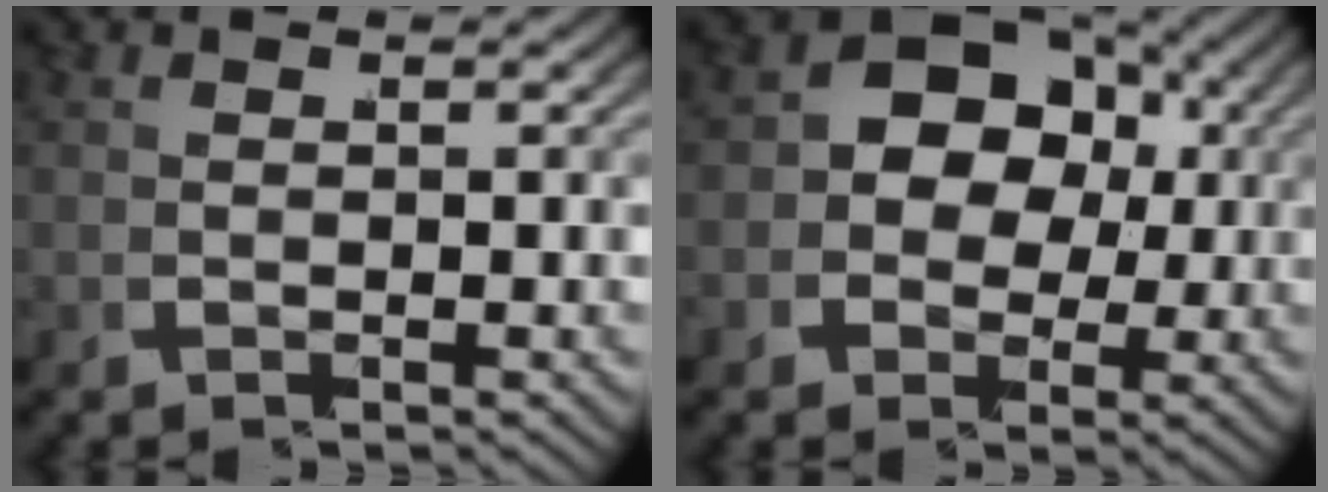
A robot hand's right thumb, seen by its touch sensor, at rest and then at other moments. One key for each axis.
{"total": 7.7, "fx": 0.6, "fy": 6.1, "fz": 4.6, "tx": -0.101, "ty": -0.012, "tz": 0.014}